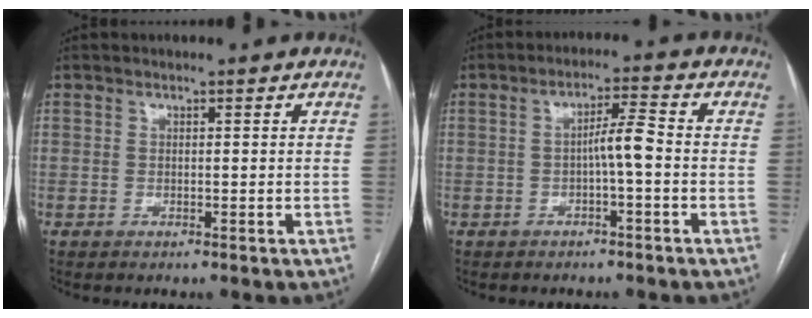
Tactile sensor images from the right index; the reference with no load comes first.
{"total": 4.1, "force": [-0.9, 0.1, 4.0], "torque": [-0.065, 0.010, -0.013]}